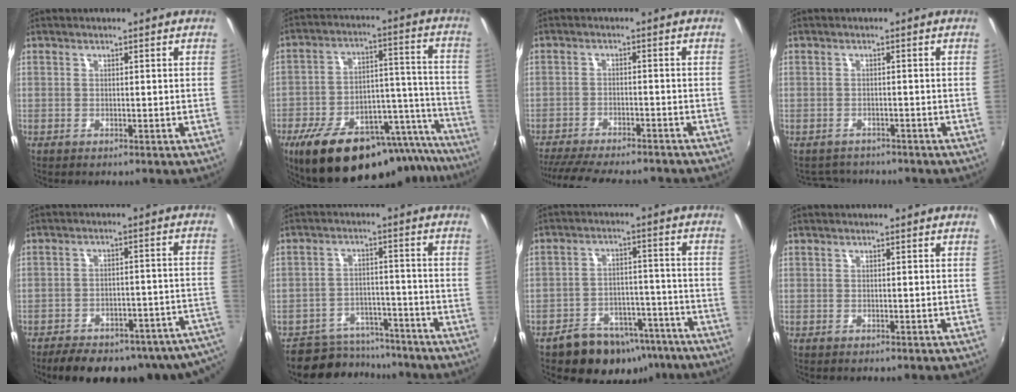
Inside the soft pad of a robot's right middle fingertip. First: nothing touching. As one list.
[{"total": 28.5, "force": [-22.3, 10.4, 14.4], "torque": [-0.217, 0.023, -0.302]}, {"total": 15.2, "force": [-13.2, 3.2, 6.8], "torque": [-0.141, -0.026, -0.200]}, {"total": 4.2, "force": [-3.8, 1.8, 0.4], "torque": [-0.018, -0.004, -0.060]}, {"total": 23.0, "force": [-18.5, 7.7, 11.3], "torque": [-0.159, -0.018, -0.217]}, {"total": 9.0, "force": [-7.9, 4.2, 0.6], "torque": [-0.024, 0.021, -0.112]}, {"total": 14.5, "force": [-10.7, 8.2, 5.5], "torque": [-0.109, 0.022, -0.130]}, {"total": 0.0}]